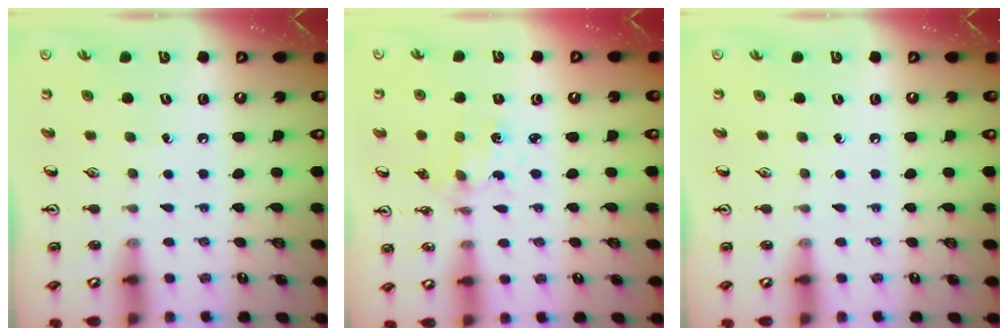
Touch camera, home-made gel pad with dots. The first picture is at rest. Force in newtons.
{"total": 1.6, "press": 1.6, "slide": 0.1}
{"total": 0.0}